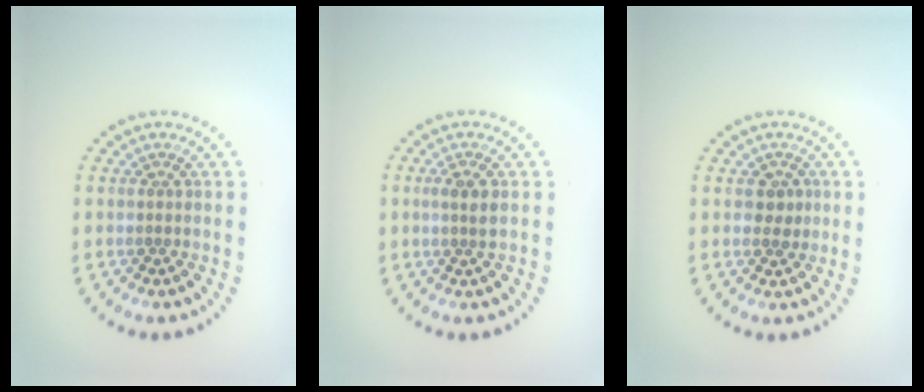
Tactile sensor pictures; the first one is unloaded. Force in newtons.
{"total": 1.7, "press": 1.5, "slide": 0.8}
{"total": 1.7, "press": 1.6, "slide": 0.5}